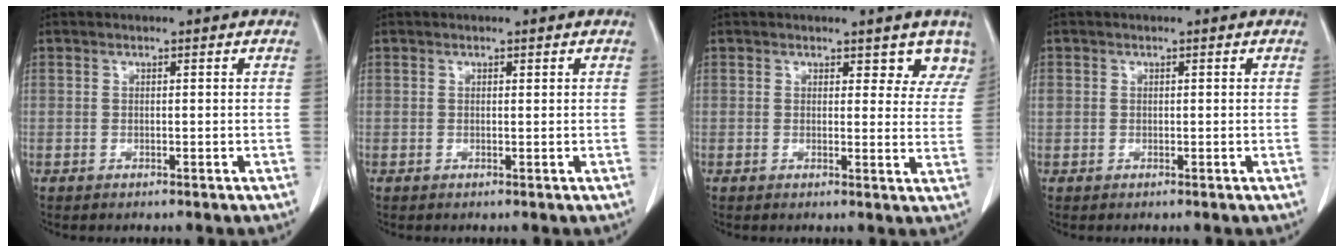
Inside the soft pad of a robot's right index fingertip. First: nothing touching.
{"total": 0.0}
{"total": 5.1, "force": [4.3, 2.4, 1.3], "torque": [0.013, -0.011, 0.034]}
{"total": 1.1, "force": [0.2, 1.0, 0.4], "torque": [-0.008, 0.014, 0.006]}